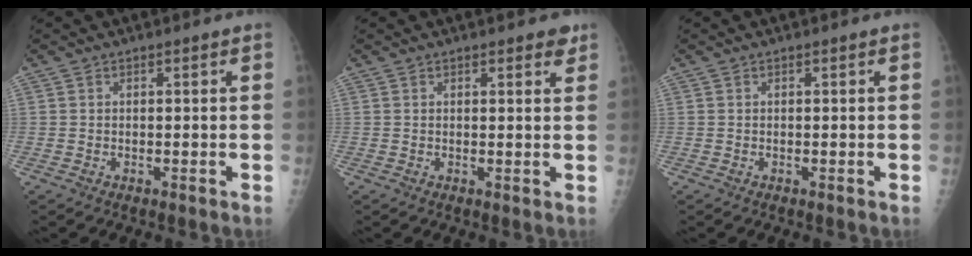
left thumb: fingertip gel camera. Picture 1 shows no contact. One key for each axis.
{"total": 2.7, "fx": 1.9, "fy": 0.9, "fz": 1.7, "tx": -0.009, "ty": -0.007, "tz": 0.021}
{"total": 0.0}